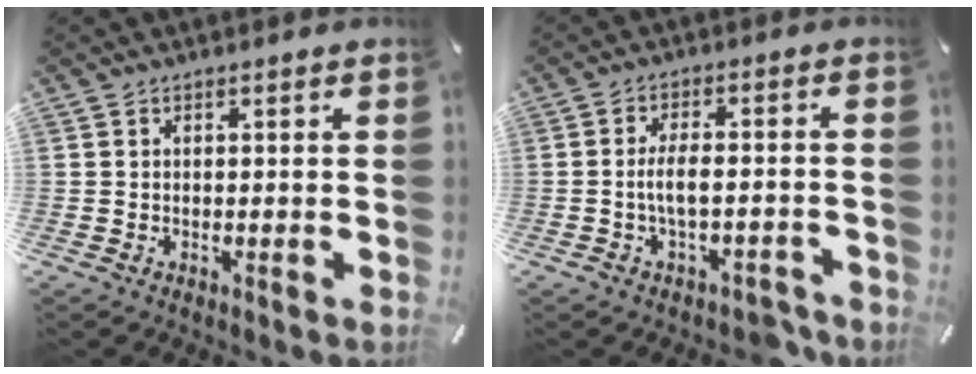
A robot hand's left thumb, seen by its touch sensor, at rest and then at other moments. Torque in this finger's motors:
{"motor_torque": [-0.01, 0.17, 0.77, 0.54, 0.05]}